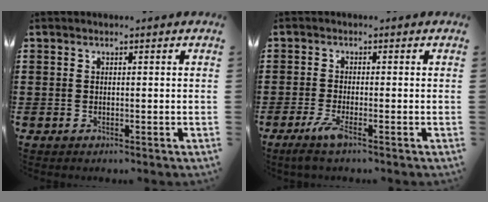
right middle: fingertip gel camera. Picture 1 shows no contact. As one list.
[{"total": 3.3, "force": [-1.6, 0.2, 2.9], "torque": [-0.062, -0.012, -0.030]}]